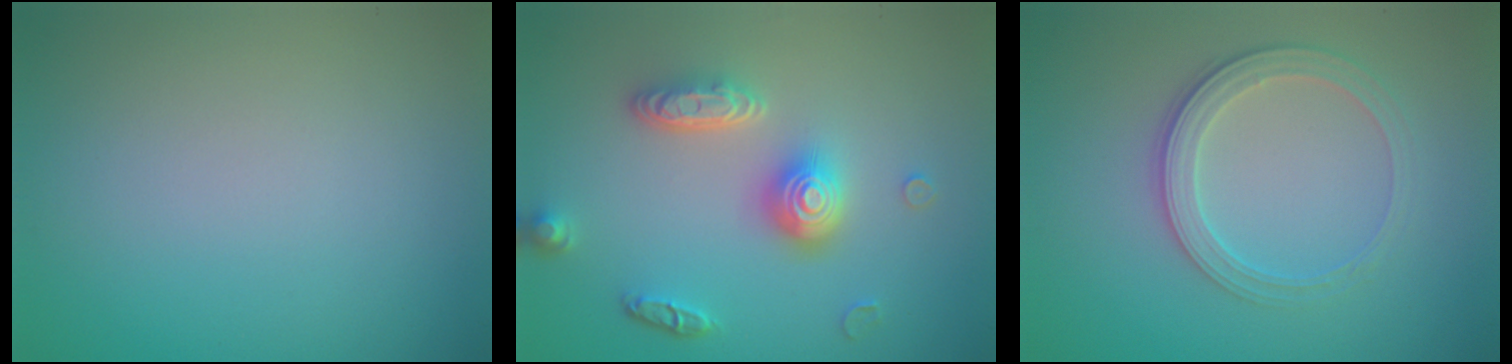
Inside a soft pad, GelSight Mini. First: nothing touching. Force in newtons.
{"total": 4.5, "press": 3.5, "slide": 2.8}
{"total": 2.8, "press": 2.6, "slide": 1.1}